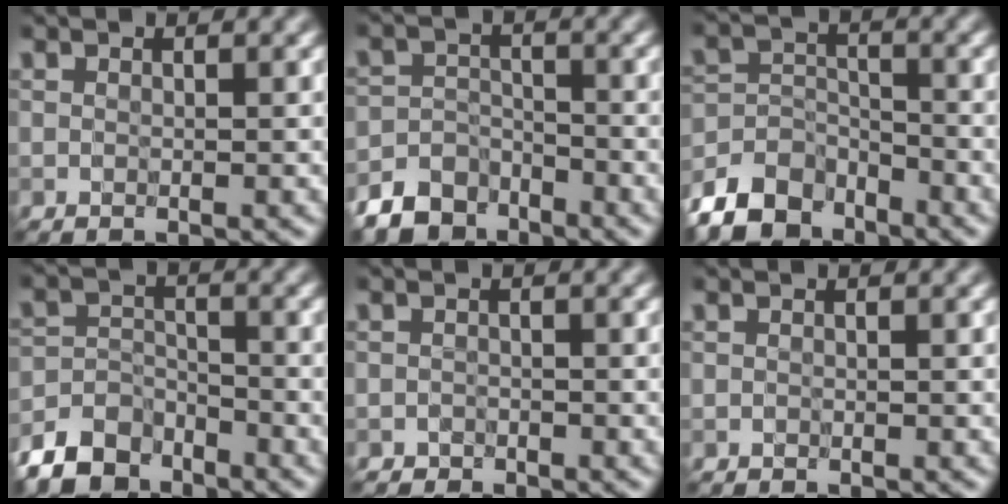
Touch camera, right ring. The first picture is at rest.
{"total": 5.2, "force": [-4.1, 2.9, 1.0], "torque": [-0.010, -0.008, -0.072]}
{"total": 6.8, "force": [-5.4, 3.6, 2.1], "torque": [-0.028, -0.007, -0.101]}
{"total": 5.6, "force": [-4.5, 2.9, 1.5], "torque": [-0.021, -0.011, -0.083]}
{"total": 0.9, "force": [-0.7, 0.5, -0.1], "torque": [0.009, 0.001, -0.012]}
{"total": 0.0}